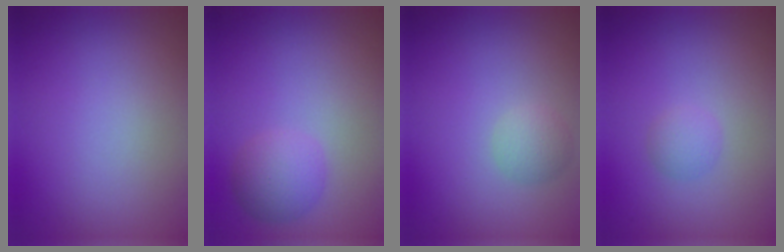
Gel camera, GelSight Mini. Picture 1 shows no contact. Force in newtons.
{"total": 2.7, "press": 2.7, "slide": 0.2}
{"total": 1.8, "press": 1.8, "slide": 0.1}
{"total": 1.3, "press": 1.3, "slide": 0.1}